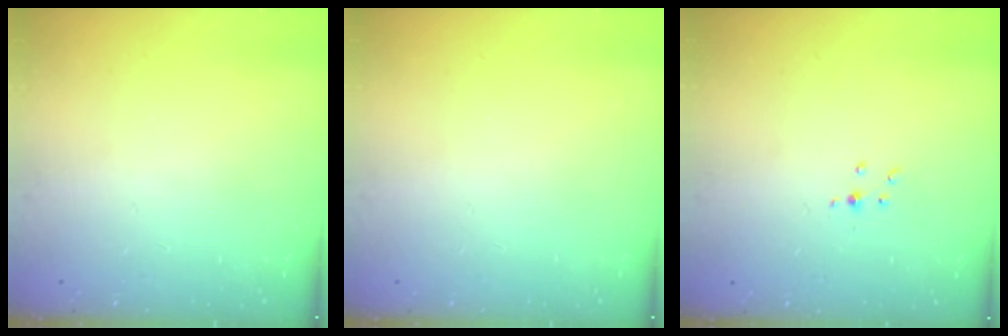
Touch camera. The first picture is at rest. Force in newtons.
{"total": 0.0}
{"total": 3.0, "press": 2.8, "slide": 0.9}